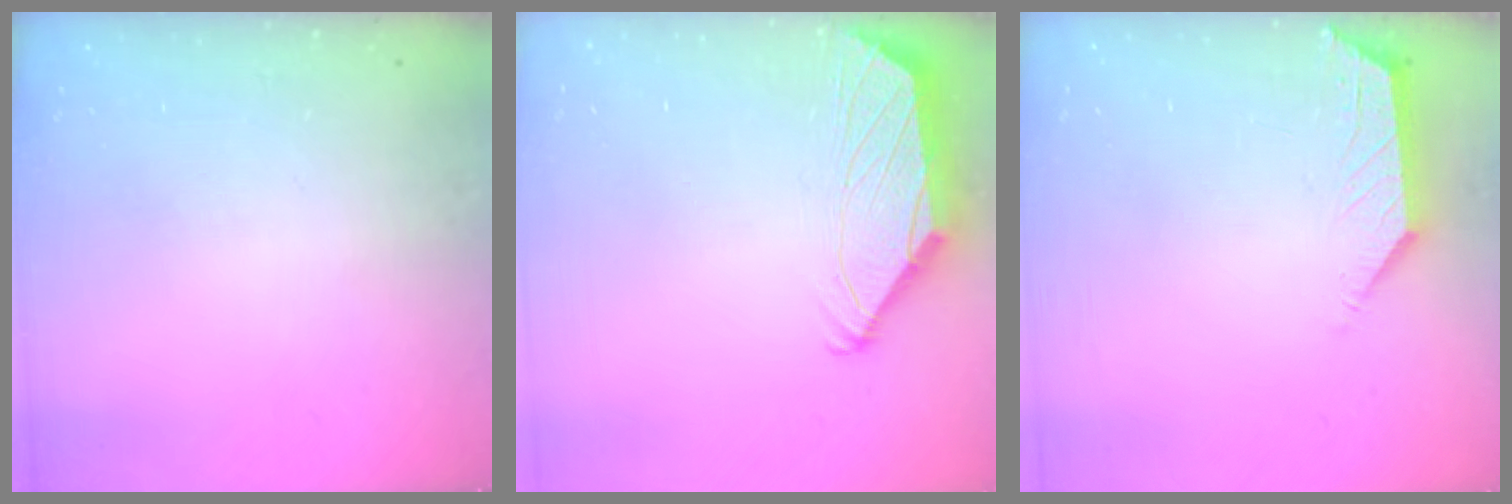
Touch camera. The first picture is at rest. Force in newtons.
{"total": 2.1, "press": 2.0, "slide": 0.8}
{"total": 2.0, "press": 2.0, "slide": 0.4}